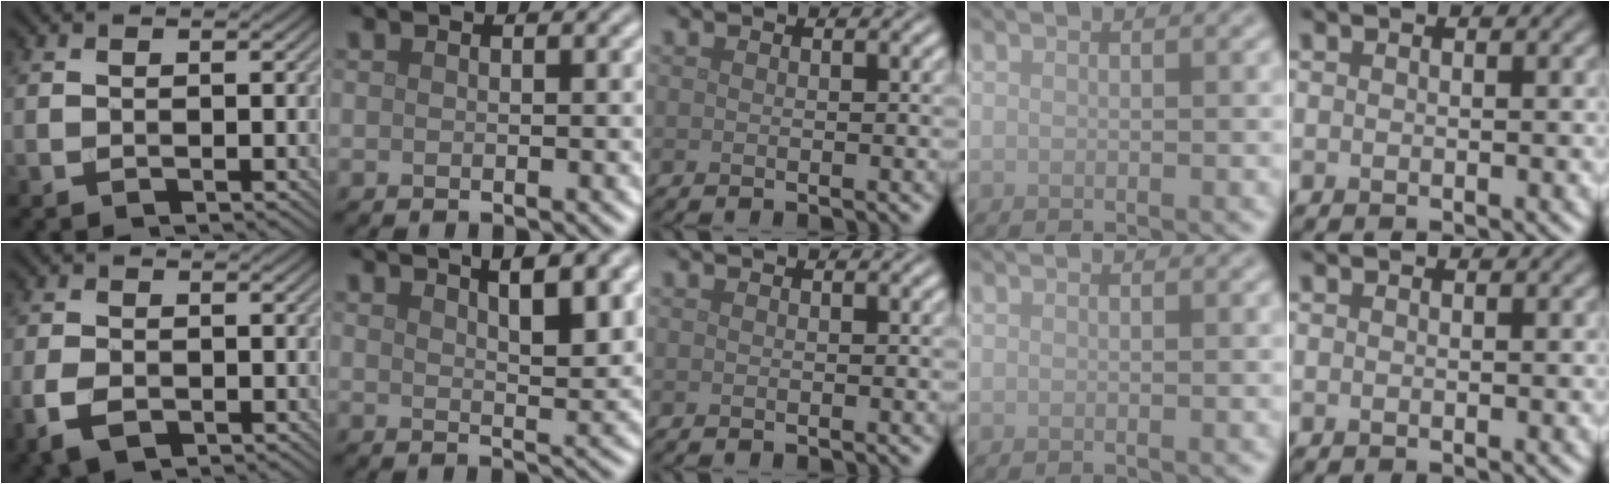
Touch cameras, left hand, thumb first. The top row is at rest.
{"thumb": {"total": 3.8, "force": [-1.5, 2.3, 2.6], "torque": [-0.067, -0.009, -0.033]}, "index": {"total": 5.0, "force": [2.8, 1.6, 3.9], "torque": [-0.042, 0.005, 0.037]}}